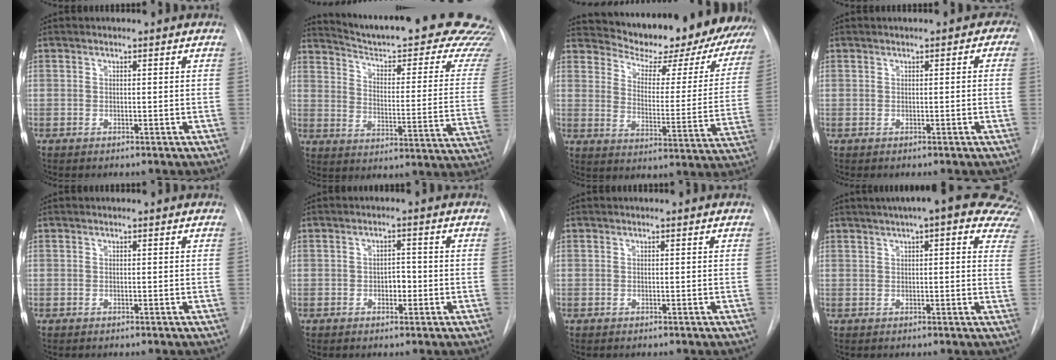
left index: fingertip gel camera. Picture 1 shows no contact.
{"total": 30.1, "force": [27.0, 3.3, 12.9], "torque": [-0.187, -0.124, 0.323]}
{"total": 24.9, "force": [23.0, 6.2, 7.4], "torque": [-0.107, -0.081, 0.274]}
{"total": 1.8, "force": [0.2, 1.2, 1.4], "torque": [-0.005, 0.006, -0.004]}
{"total": 0.0}
{"total": 2.4, "force": [-1.1, 1.4, 1.6], "torque": [-0.019, 0.001, -0.015]}
{"total": 0.0}
{"total": 18.6, "force": [13.1, 4.2, 12.6], "torque": [-0.171, 0.035, 0.145]}